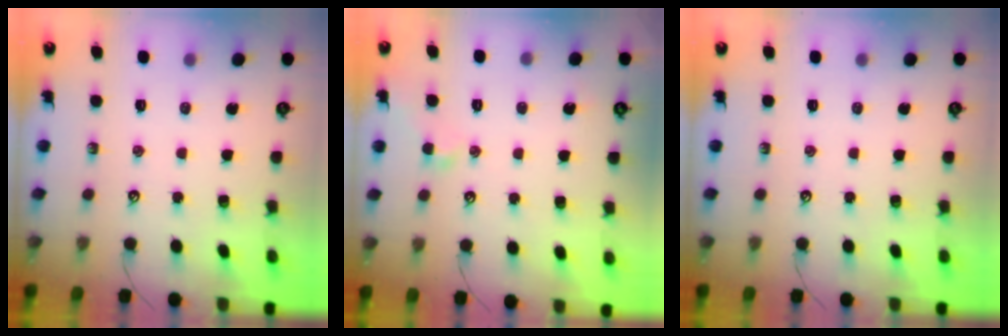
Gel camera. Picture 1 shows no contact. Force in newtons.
{"total": 2.7, "press": 2.6, "slide": 0.7}
{"total": 0.0}